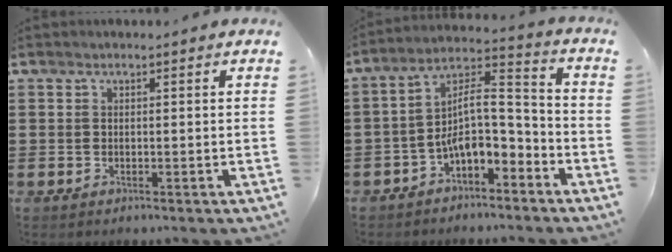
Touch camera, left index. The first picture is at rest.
{"total": 8.0, "force": [-3.9, 3.8, 5.8], "torque": [-0.127, -0.005, -0.082]}